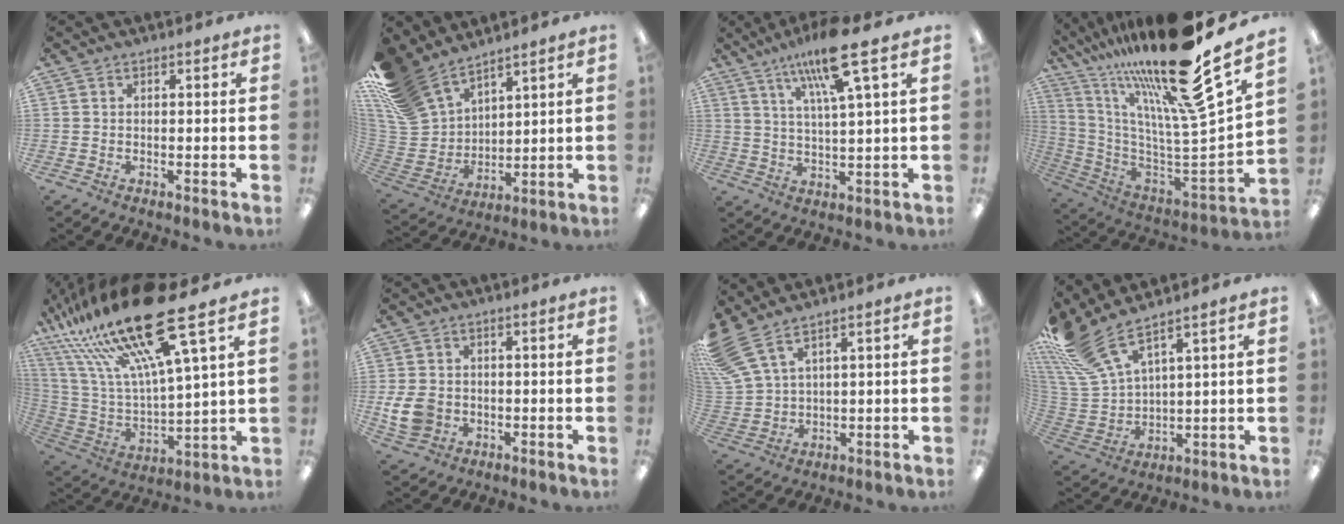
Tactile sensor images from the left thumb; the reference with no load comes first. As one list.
[{"total": 16.3, "force": [12.8, 8.1, 5.9], "torque": [-0.172, -0.078, 0.247]}, {"total": 13.2, "force": [8.0, 2.0, 10.3], "torque": [-0.190, -0.021, 0.129]}, {"total": 24.8, "force": [18.9, 1.1, 16.0], "torque": [-0.246, -0.161, 0.296]}, {"total": 27.9, "force": [18.9, 5.9, 19.7], "torque": [-0.402, -0.112, 0.302]}, {"total": 7.6, "force": [-1.1, 6.3, 4.1], "torque": [-0.097, 0.007, -0.018]}, {"total": 9.4, "force": [6.3, 3.6, 5.9], "torque": [-0.138, -0.021, 0.123]}, {"total": 13.3, "force": [10.0, 4.6, 7.4], "torque": [-0.184, -0.058, 0.188]}]